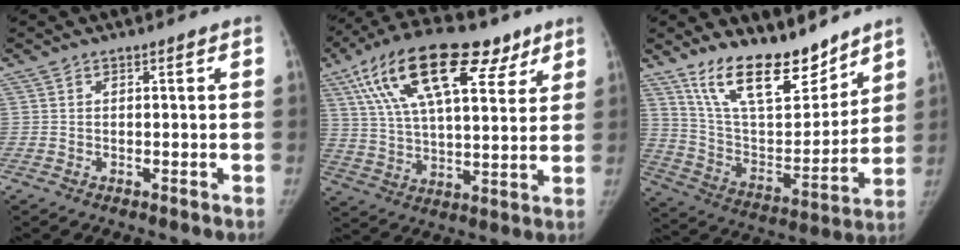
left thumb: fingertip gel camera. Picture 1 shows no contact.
{"total": 24.0, "force": [12.0, 10.7, 17.7], "torque": [-0.292, 0.002, 0.203]}
{"total": 19.8, "force": [14.5, 8.1, 10.7], "torque": [-0.136, -0.084, 0.260]}